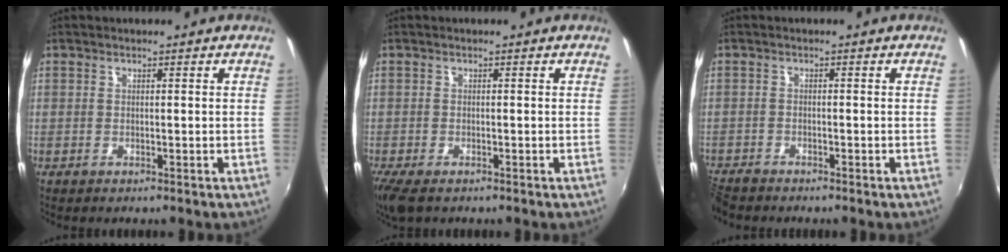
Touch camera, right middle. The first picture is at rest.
{"total": 5.1, "force": [-3.5, 1.8, 3.3], "torque": [-0.074, -0.024, -0.062]}
{"total": 4.4, "force": [-4.1, 1.0, 1.0], "torque": [-0.038, -0.020, -0.082]}